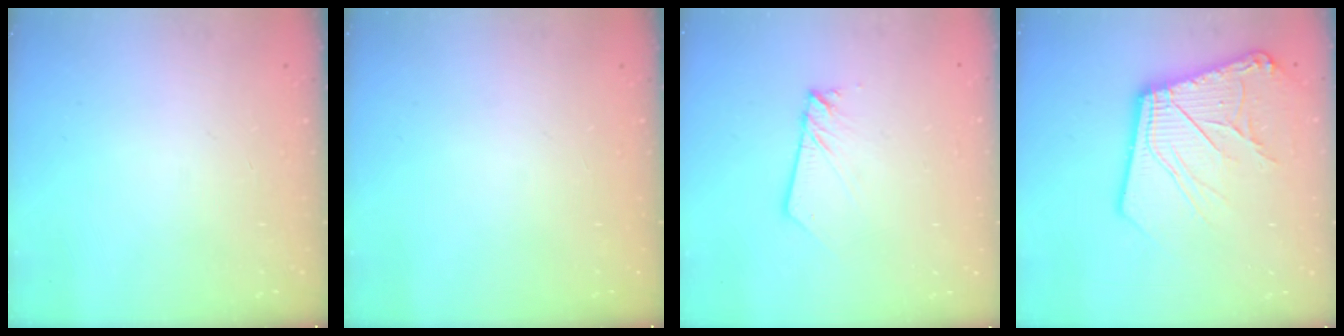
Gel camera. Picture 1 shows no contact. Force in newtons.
{"total": 0.0}
{"total": 2.7, "press": 2.7, "slide": 0.2}
{"total": 17.8, "press": 17.7, "slide": 2.3}